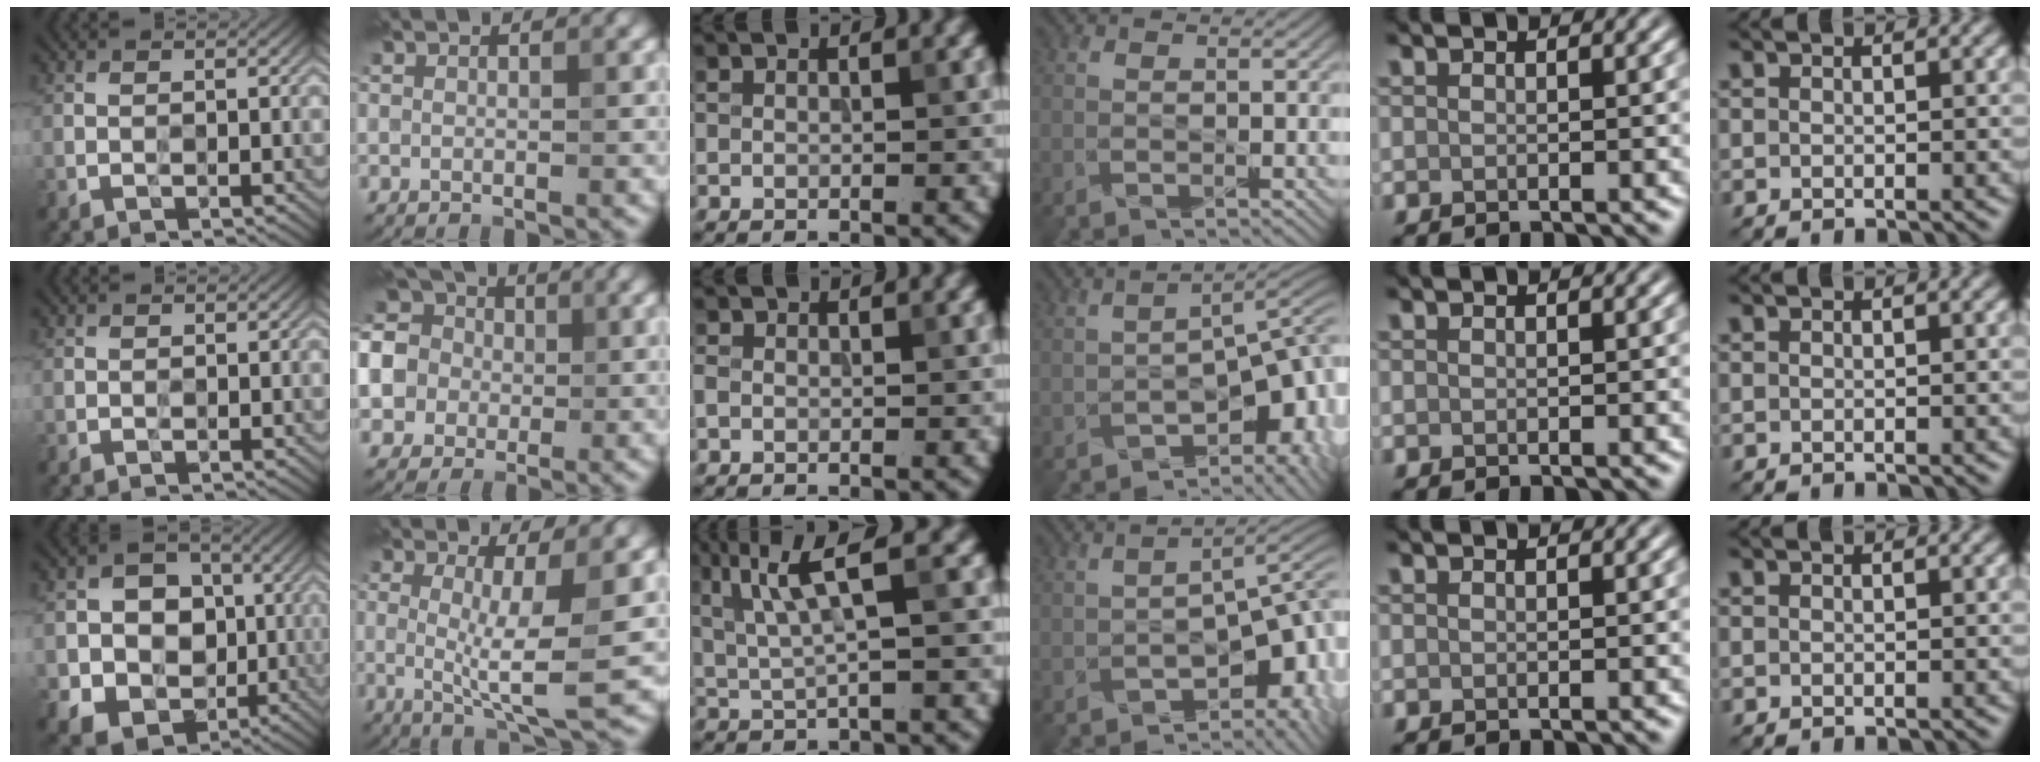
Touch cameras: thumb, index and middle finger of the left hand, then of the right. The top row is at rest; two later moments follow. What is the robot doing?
{"motion": "wipe", "object": "compact mirror"}